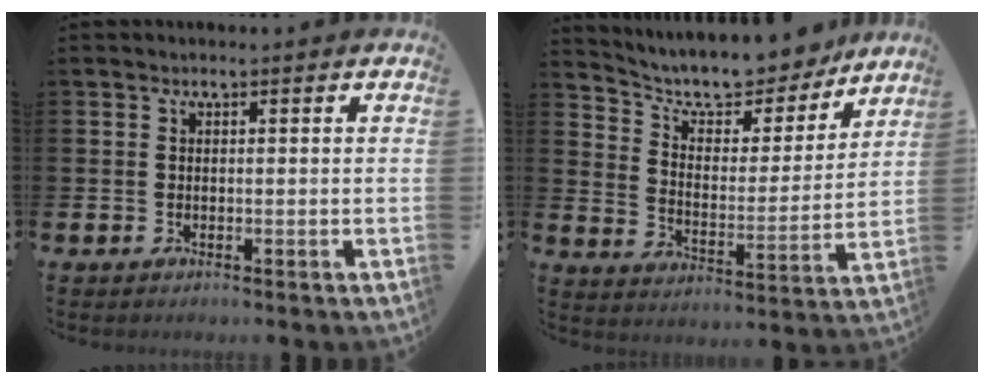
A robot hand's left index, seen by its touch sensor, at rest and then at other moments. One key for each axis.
{"total": 10.0, "fx": 9.2, "fy": 3.0, "fz": 2.7, "tx": -0.075, "ty": -0.069, "tz": 0.156}